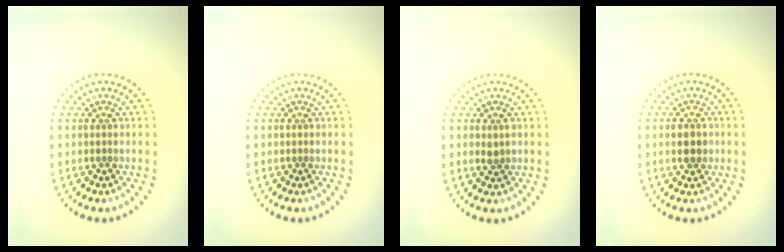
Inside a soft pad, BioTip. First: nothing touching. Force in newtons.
{"total": 0.0}
{"total": 0.8, "press": 0.8, "slide": 0.2}
{"total": 2.5, "press": 2.5, "slide": 0.1}